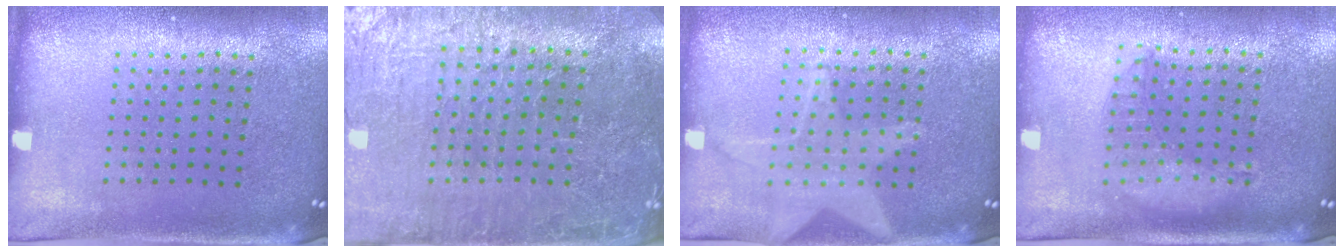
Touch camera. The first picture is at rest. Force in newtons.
{"total": 3.3, "press": 3.3, "slide": 0.4}
{"total": 1.2, "press": 1.2, "slide": 0.3}
{"total": 1.2, "press": 1.2, "slide": 0.3}